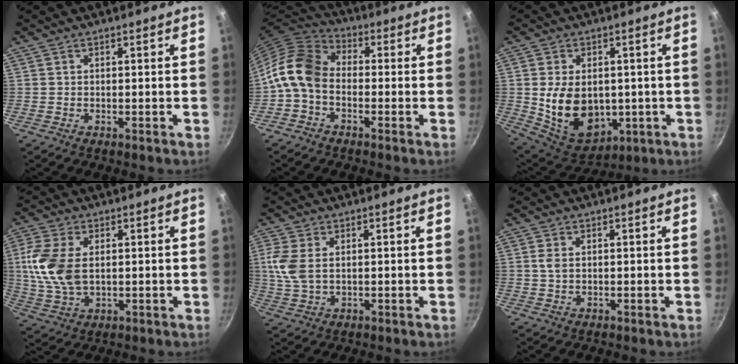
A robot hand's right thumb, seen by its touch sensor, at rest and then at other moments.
{"total": 9.8, "force": [-2.2, 7.0, 6.5], "torque": [-0.112, 0.037, -0.068]}
{"total": 14.6, "force": [-0.5, 10.4, 10.4], "torque": [-0.149, -0.017, 0.019]}
{"total": 11.4, "force": [1.3, 6.9, 9.0], "torque": [-0.189, -0.004, 0.027]}
{"total": 6.5, "force": [1.1, 3.8, 5.1], "torque": [-0.117, 0.000, 0.024]}
{"total": 1.6, "force": [0.3, 0.9, 1.3], "torque": [-0.027, 0.001, 0.007]}